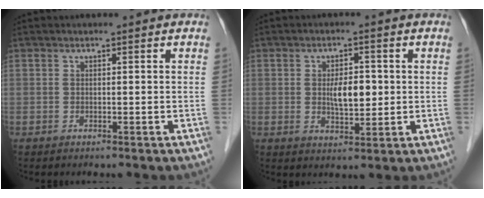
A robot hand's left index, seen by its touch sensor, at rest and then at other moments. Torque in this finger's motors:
{"motor_torque": [0.69, 0.41, 0.12, 0.09]}